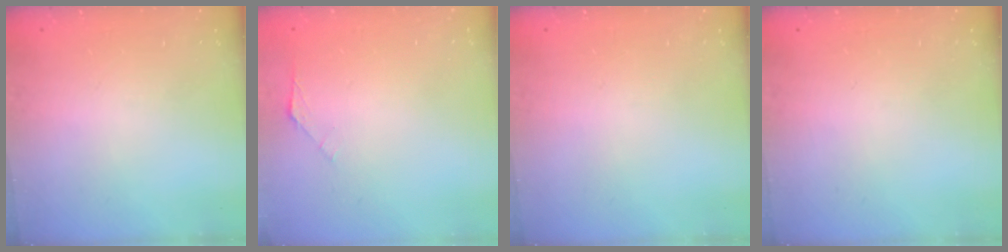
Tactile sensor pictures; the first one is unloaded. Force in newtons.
{"total": 2.6, "press": 2.6, "slide": 0.7}
{"total": 0.0}
{"total": 0.0}